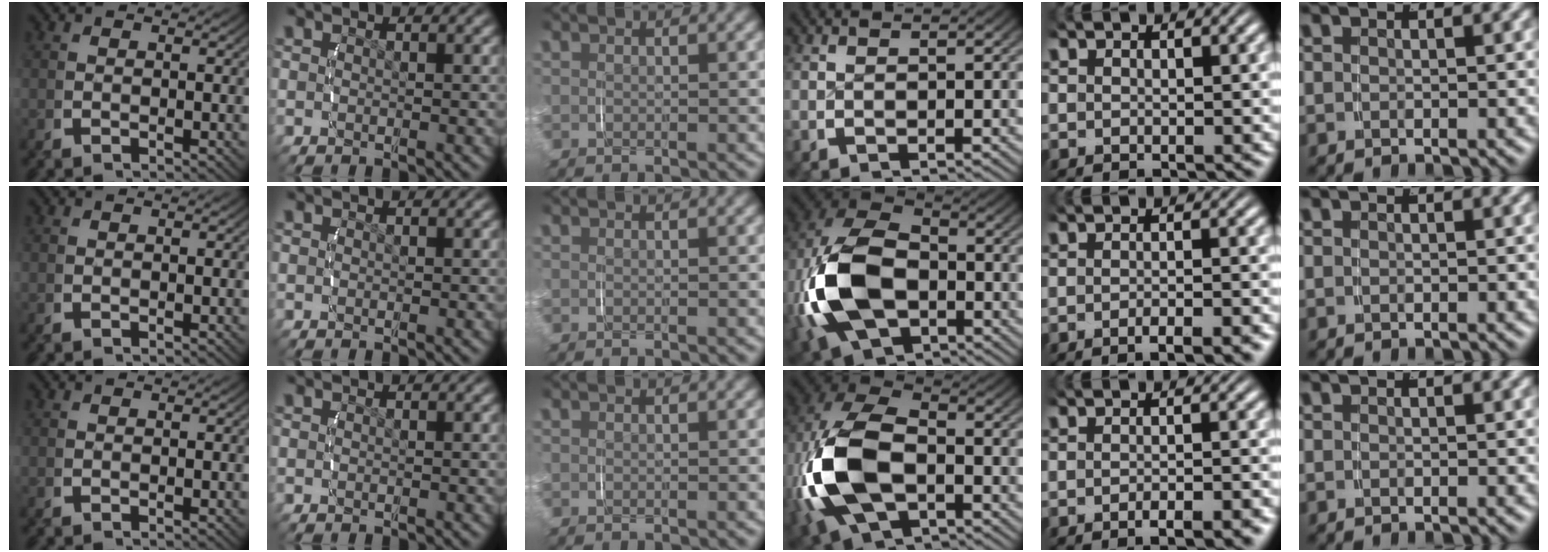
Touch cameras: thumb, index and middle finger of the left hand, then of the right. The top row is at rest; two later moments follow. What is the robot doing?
{"motion": "grasp_and_lifting", "object": "velcro strap"}